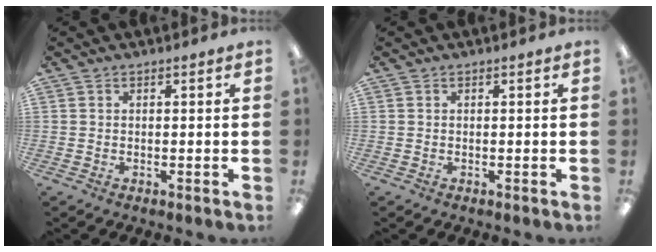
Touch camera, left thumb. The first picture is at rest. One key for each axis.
{"total": 0.0}